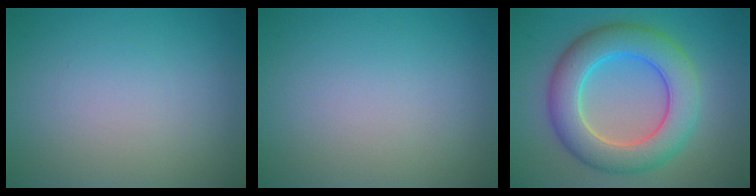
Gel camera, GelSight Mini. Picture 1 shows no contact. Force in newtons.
{"total": 0.0}
{"total": 8.0, "press": 8.0, "slide": 0.3}